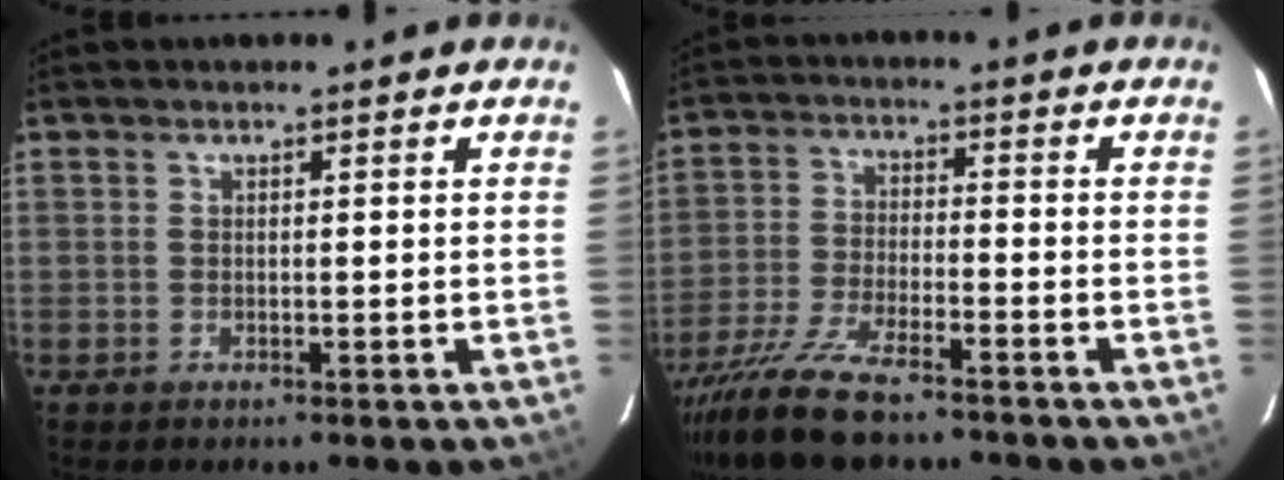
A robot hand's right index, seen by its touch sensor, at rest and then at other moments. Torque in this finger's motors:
{"motor_torque": [1.18, -0.96, 0.46, 0.16]}